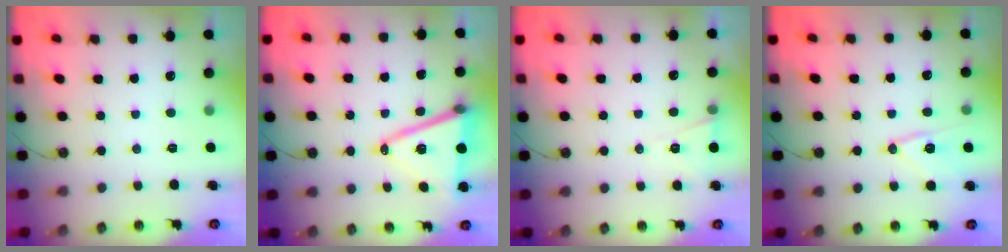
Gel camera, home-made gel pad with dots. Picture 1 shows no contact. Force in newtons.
{"total": 14.7, "press": 14.1, "slide": 4.0}
{"total": 5.6, "press": 3.5, "slide": 4.4}
{"total": 11.5, "press": 11.3, "slide": 2.2}